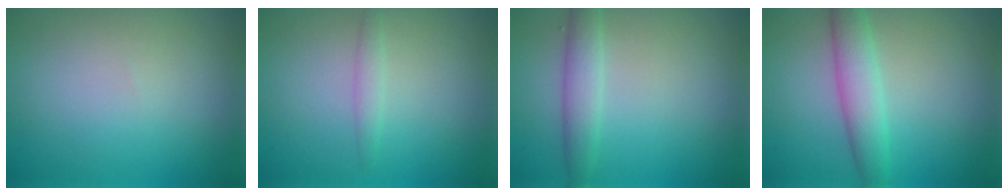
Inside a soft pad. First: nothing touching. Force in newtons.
{"total": 1.1, "press": 1.1, "slide": 0.0}
{"total": 2.4, "press": 2.4, "slide": 0.1}
{"total": 3.5, "press": 3.5, "slide": 0.1}